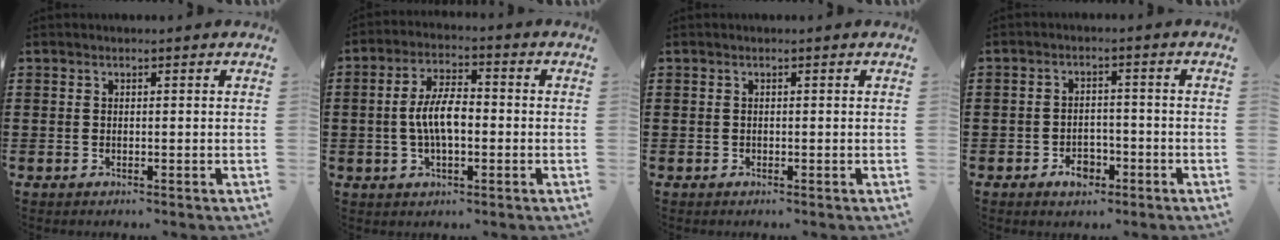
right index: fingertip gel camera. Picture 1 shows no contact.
{"total": 6.9, "force": [-0.5, 2.7, 6.3], "torque": [-0.130, 0.002, -0.014]}
{"total": 0.0}
{"total": 3.6, "force": [-2.1, 2.2, 1.9], "torque": [-0.035, 0.004, -0.040]}